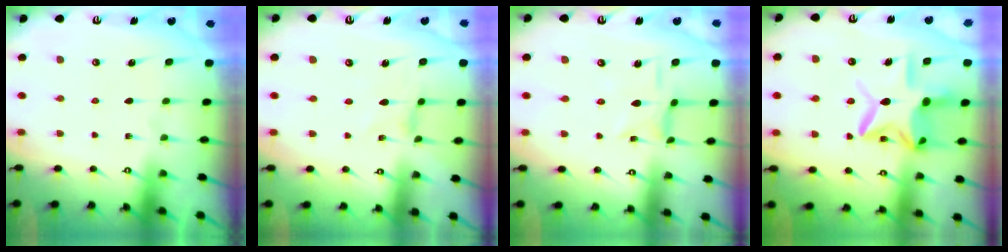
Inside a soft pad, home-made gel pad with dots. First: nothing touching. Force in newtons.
{"total": 0.0}
{"total": 2.9, "press": 2.8, "slide": 0.5}
{"total": 14.9, "press": 14.8, "slide": 1.1}